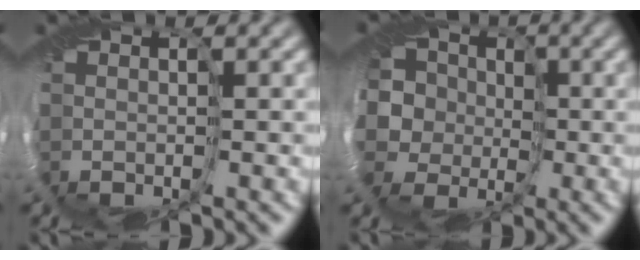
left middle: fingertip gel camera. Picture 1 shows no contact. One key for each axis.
{"total": 6.8, "fx": -1.6, "fy": 6.1, "fz": 2.5, "tx": -0.053, "ty": 0.013, "tz": -0.077}